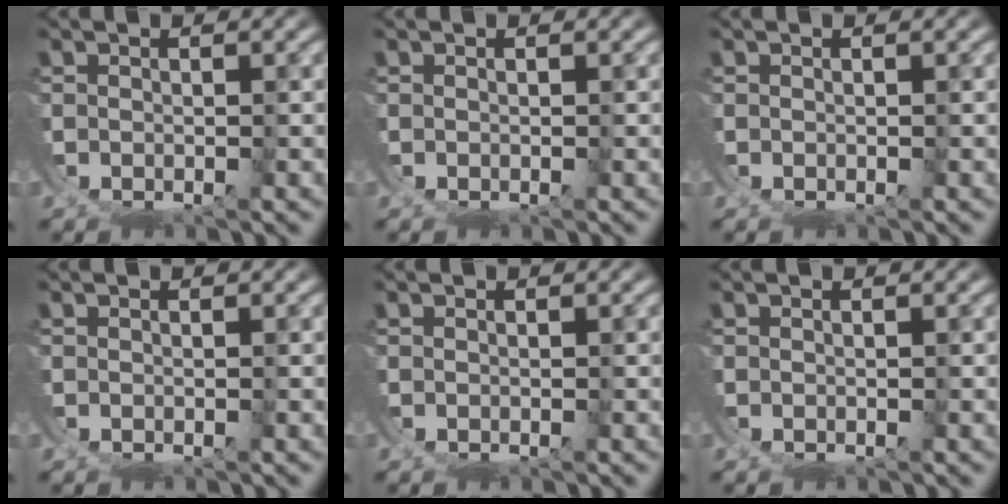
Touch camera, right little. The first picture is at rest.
{"total": 0.0}
{"total": 0.0}
{"total": 0.0}
{"total": 0.0}
{"total": 0.0}